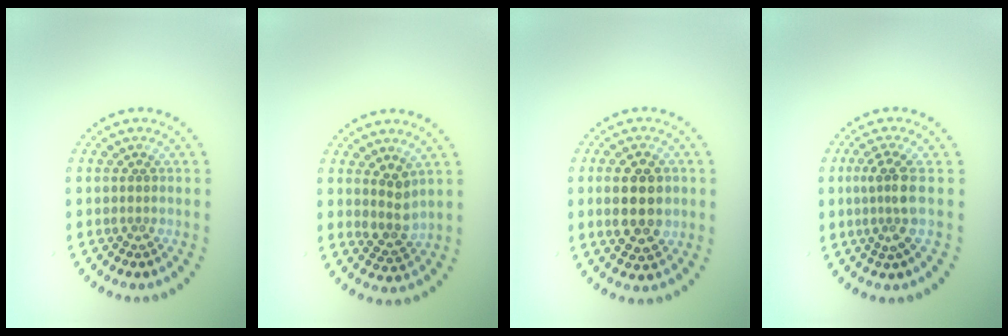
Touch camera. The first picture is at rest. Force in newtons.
{"total": 2.4, "press": 1.9, "slide": 1.4}
{"total": 5.3, "press": 5.2, "slide": 0.5}
{"total": 2.7, "press": 2.2, "slide": 1.7}